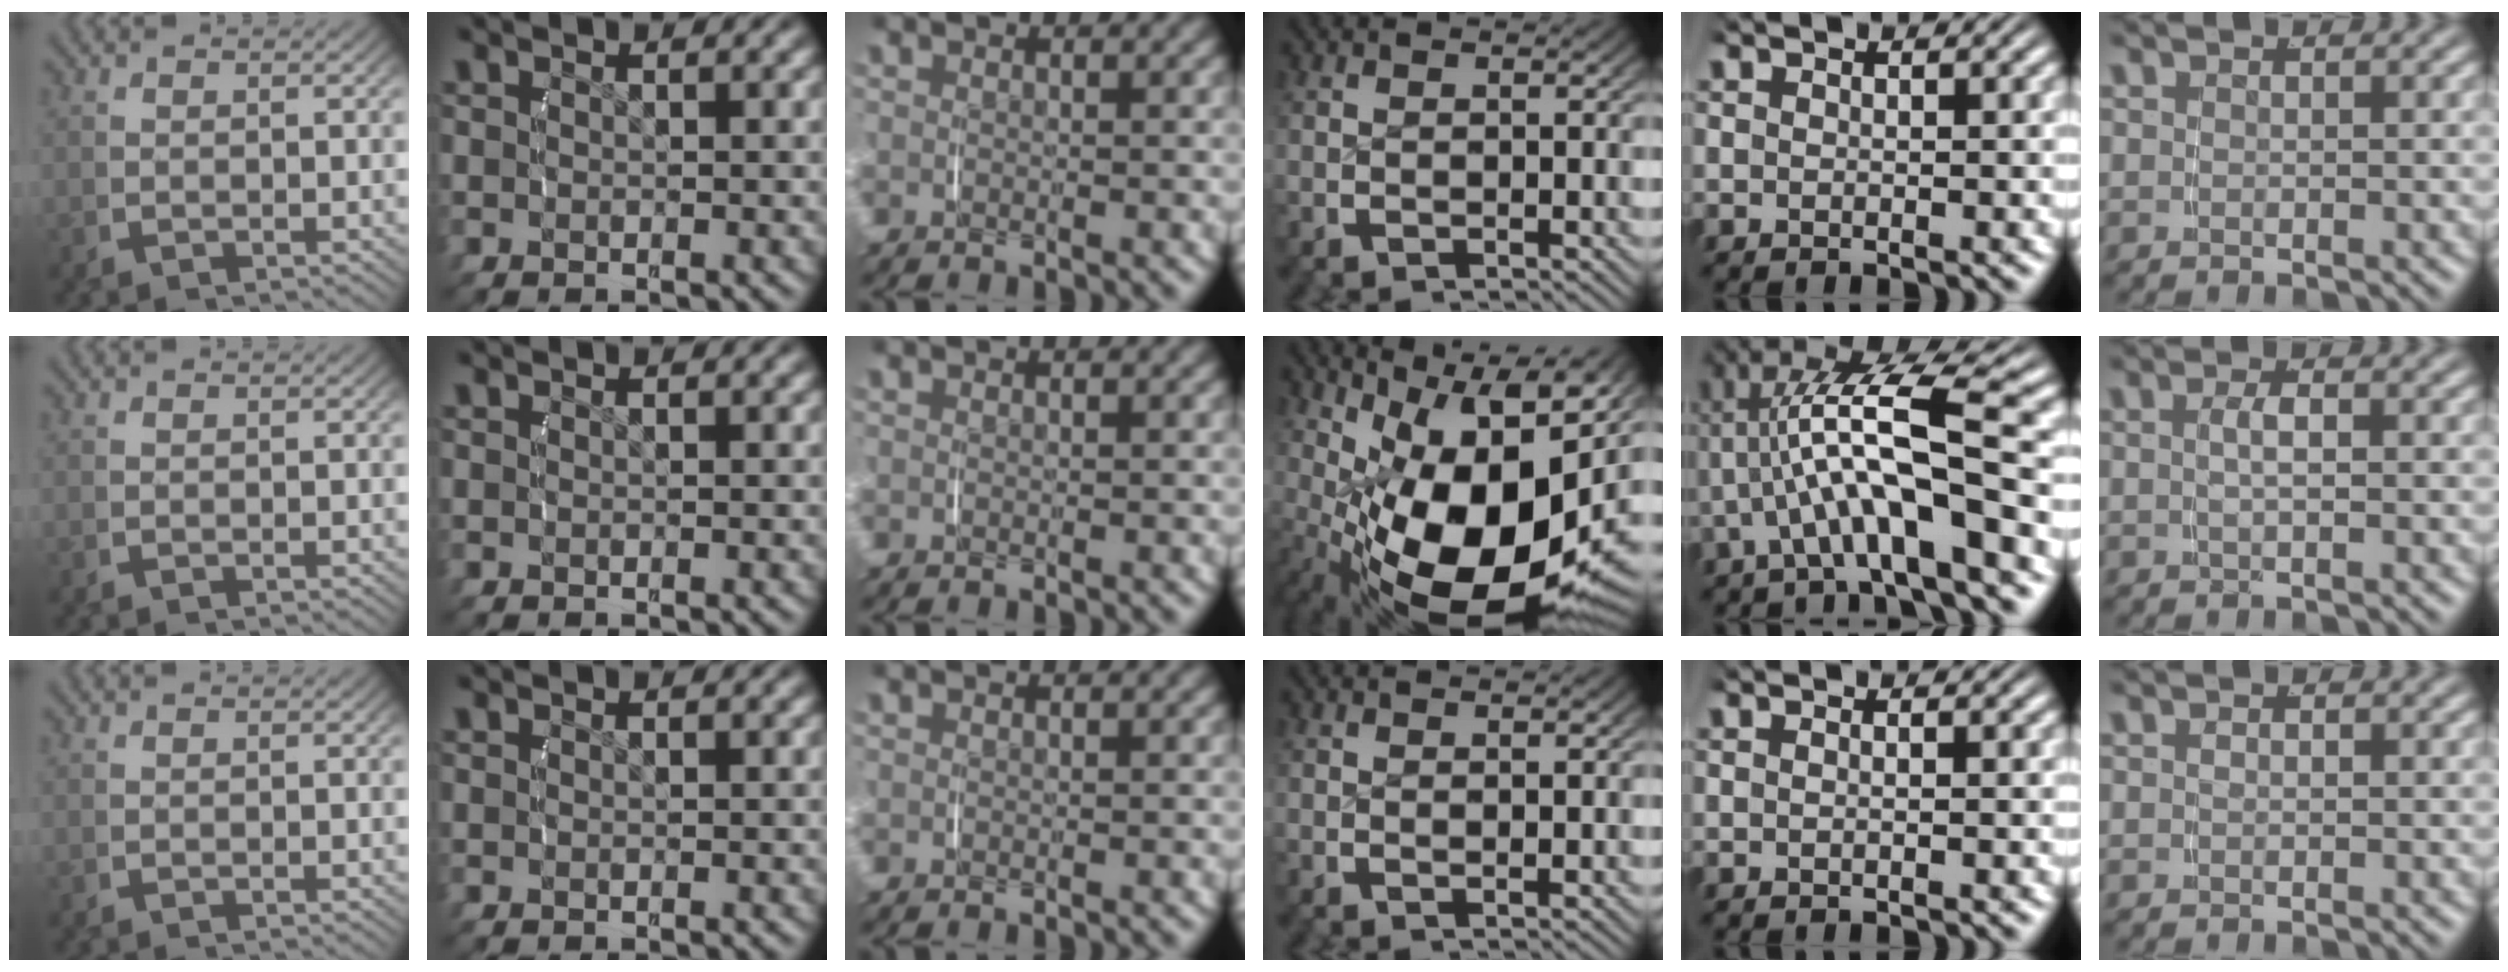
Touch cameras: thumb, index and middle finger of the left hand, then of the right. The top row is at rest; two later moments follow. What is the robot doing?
{"motion": "lift_and_place", "object": "camera"}